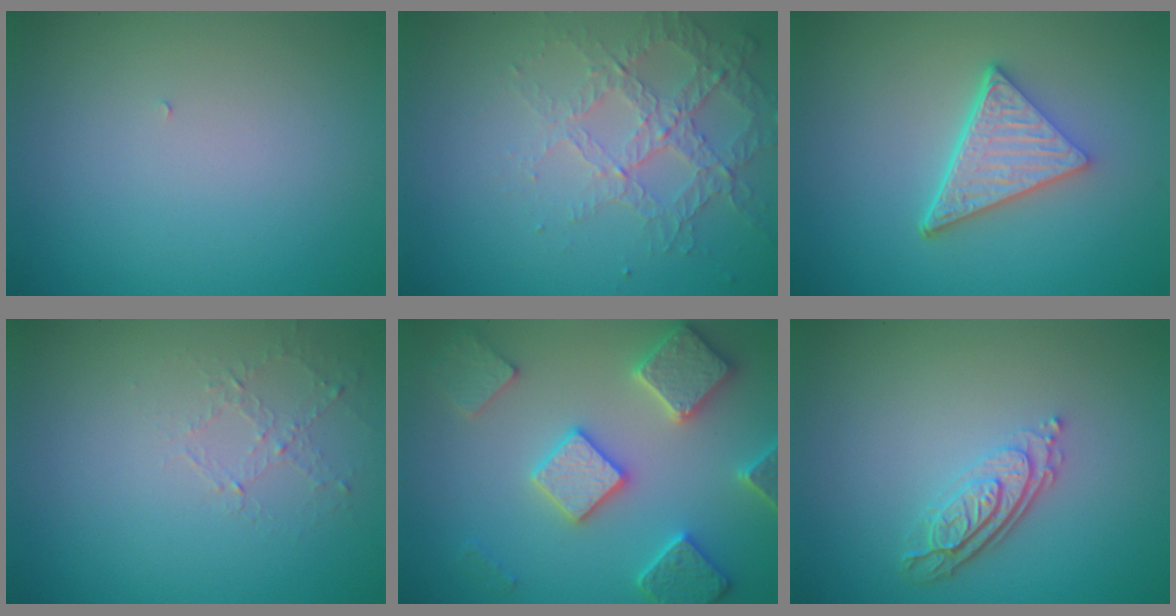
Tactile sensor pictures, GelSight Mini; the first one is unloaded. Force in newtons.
{"total": 4.2, "press": 3.0, "slide": 2.9}
{"total": 5.3, "press": 3.9, "slide": 3.6}
{"total": 1.0, "press": 0.4, "slide": 0.9}
{"total": 5.8, "press": 5.6, "slide": 1.3}
{"total": 3.7, "press": 2.7, "slide": 2.6}